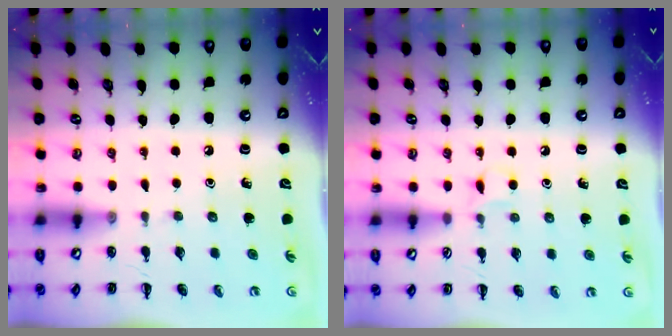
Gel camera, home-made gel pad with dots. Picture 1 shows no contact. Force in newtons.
{"total": 3.7, "press": 3.5, "slide": 1.2}